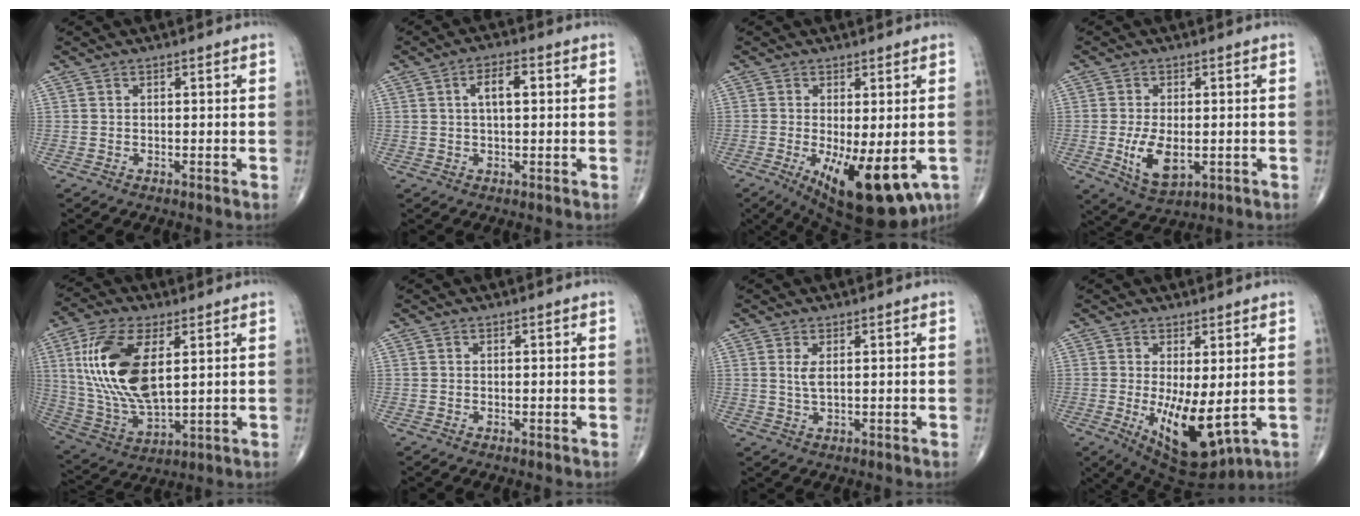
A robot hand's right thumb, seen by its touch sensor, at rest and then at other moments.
{"total": 4.8, "force": [1.1, 2.0, 4.3], "torque": [-0.068, 0.007, 0.016]}
{"total": 14.7, "force": [-4.8, 5.5, 12.8], "torque": [-0.169, -0.021, -0.054]}
{"total": 7.9, "force": [-1.4, 4.2, 6.5], "torque": [-0.112, -0.014, -0.015]}
{"total": 18.9, "force": [4.5, 8.9, 16.1], "torque": [-0.327, -0.019, 0.091]}
{"total": 0.0}
{"total": 2.4, "force": [0.7, 0.7, 2.2], "torque": [-0.047, -0.006, 0.019]}
{"total": 11.0, "force": [-1.4, 4.3, 10.1], "torque": [-0.159, -0.029, -0.003]}